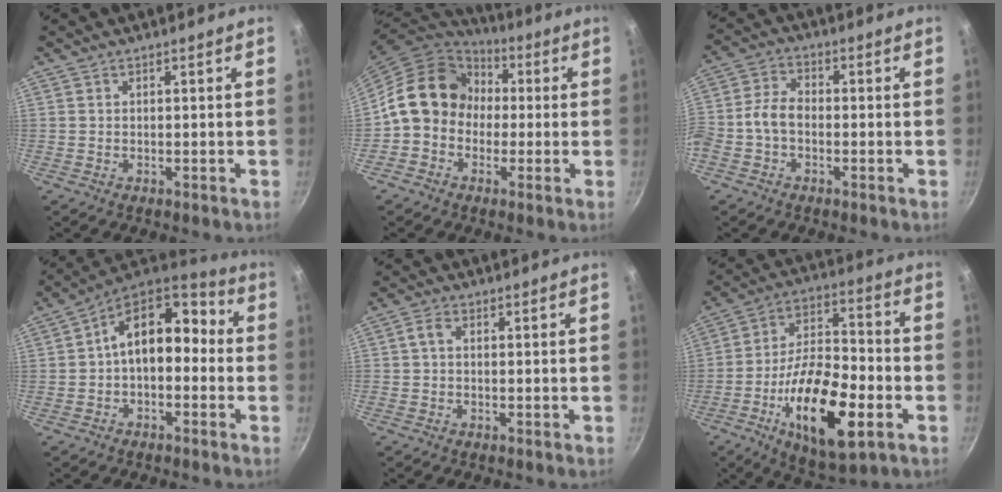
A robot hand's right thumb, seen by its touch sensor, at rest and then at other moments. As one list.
[{"total": 14.1, "force": [0.3, 11.9, 7.4], "torque": [-0.086, 0.036, -0.017]}, {"total": 6.0, "force": [-1.8, 3.8, 4.2], "torque": [-0.085, 0.033, -0.048]}, {"total": 13.8, "force": [-0.4, 9.1, 10.4], "torque": [-0.134, 0.056, -0.020]}, {"total": 2.0, "force": [-0.1, 1.0, 1.7], "torque": [-0.045, 0.010, -0.006]}, {"total": 21.5, "force": [-7.4, 8.9, 18.0], "torque": [-0.297, 0.034, -0.128]}]